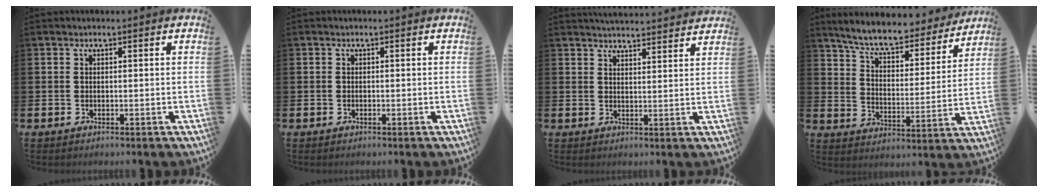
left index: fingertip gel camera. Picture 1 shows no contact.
{"total": 0.0}
{"total": 4.1, "force": [4.1, -0.1, 0.0], "torque": [-0.004, -0.026, 0.073]}
{"total": 7.9, "force": [7.3, 1.5, 2.7], "torque": [-0.077, -0.051, 0.122]}